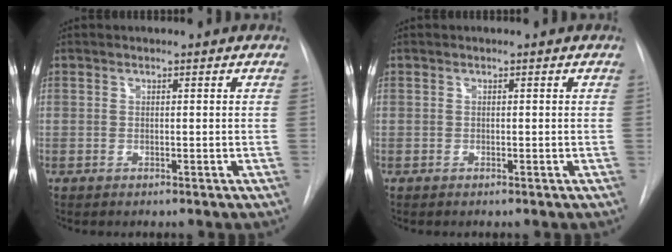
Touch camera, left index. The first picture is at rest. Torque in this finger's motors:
{"motor_torque": [0.00, 0.00, 0.00, 0.00]}